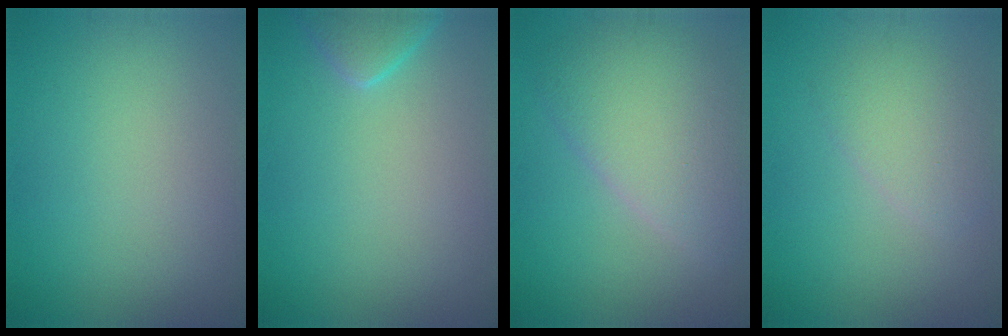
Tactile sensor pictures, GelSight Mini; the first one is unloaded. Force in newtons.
{"total": 2.5, "press": 2.5, "slide": 0.2}
{"total": 6.3, "press": 6.3, "slide": 0.4}
{"total": 2.6, "press": 2.6, "slide": 0.2}